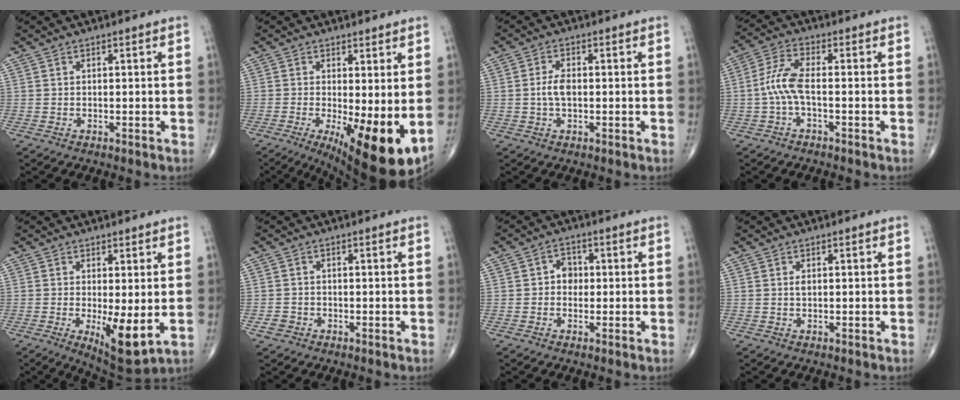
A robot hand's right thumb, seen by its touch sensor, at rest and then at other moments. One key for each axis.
{"total": 13.0, "fx": -2.3, "fy": 3.9, "fz": 12.2, "tx": -0.183, "ty": -0.027, "tz": -0.022}
{"total": 3.3, "fx": -0.2, "fy": 1.7, "fz": 2.8, "tx": -0.058, "ty": 0.005, "tz": -0.007}
{"total": 6.0, "fx": -1.1, "fy": 1.9, "fz": 5.6, "tx": -0.133, "ty": 0.020, "tz": -0.029}
{"total": 8.5, "fx": -1.2, "fy": 2.6, "fz": 8.0, "tx": -0.123, "ty": -0.027, "tz": -0.011}
{"total": 1.7, "fx": -0.8, "fy": 1.5, "fz": 0.4, "tx": -0.005, "ty": 0.006, "tz": -0.016}
{"total": 3.2, "fx": 0.0, "fy": 2.7, "fz": 1.7, "tx": -0.004, "ty": 0.008, "tz": -0.008}
{"total": 0.8, "fx": 0.2, "fy": 0.4, "fz": 0.6, "tx": -0.012, "ty": 0.000, "tz": 0.003}